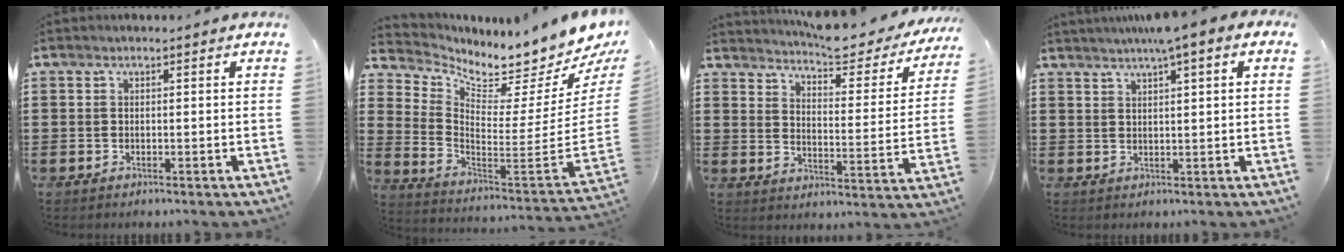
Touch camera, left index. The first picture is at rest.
{"total": 3.8, "force": [3.8, 0.5, 0.5], "torque": [-0.027, -0.077, 0.056]}
{"total": 5.7, "force": [5.4, 0.6, 1.7], "torque": [-0.047, -0.038, 0.087]}
{"total": 4.2, "force": [2.9, -0.1, 3.1], "torque": [-0.066, 0.003, 0.052]}